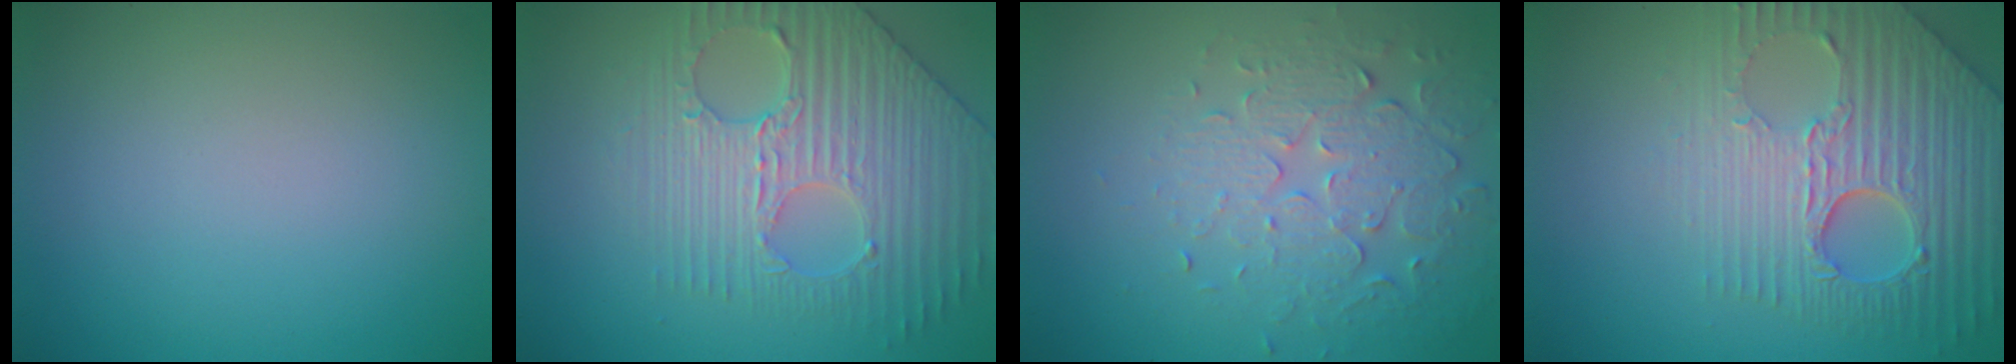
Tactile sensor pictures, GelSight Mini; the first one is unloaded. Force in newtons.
{"total": 5.3, "press": 5.0, "slide": 1.9}
{"total": 4.7, "press": 3.4, "slide": 3.2}
{"total": 6.6, "press": 5.4, "slide": 3.8}